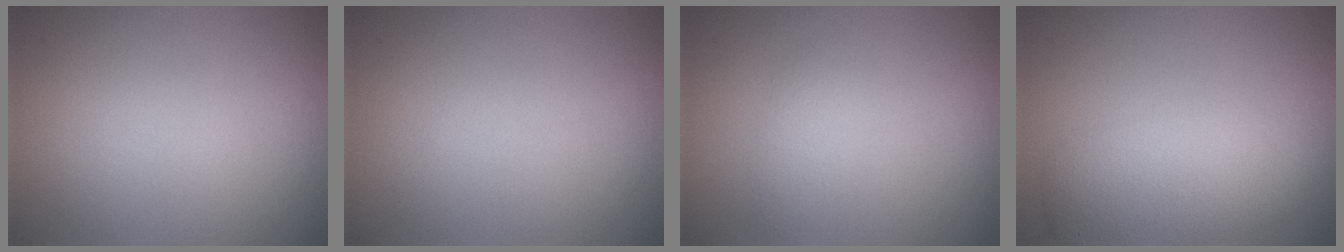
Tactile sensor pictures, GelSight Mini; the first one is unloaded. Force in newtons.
{"total": 0.0}
{"total": 1.5, "press": 1.5, "slide": 0.1}
{"total": 5.7, "press": 5.7, "slide": 0.2}